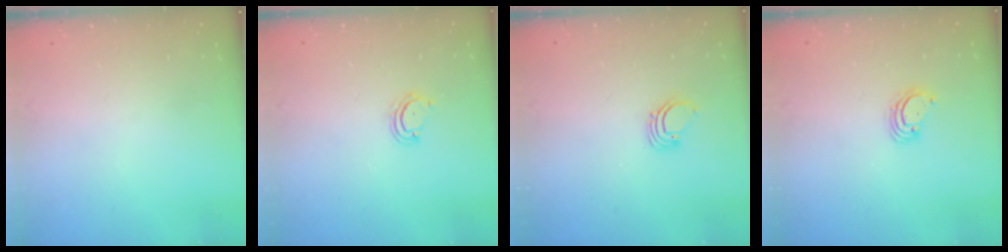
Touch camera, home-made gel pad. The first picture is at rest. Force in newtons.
{"total": 4.1, "press": 4.1, "slide": 0.3}
{"total": 2.7, "press": 2.7, "slide": 0.1}
{"total": 3.4, "press": 3.4, "slide": 0.2}